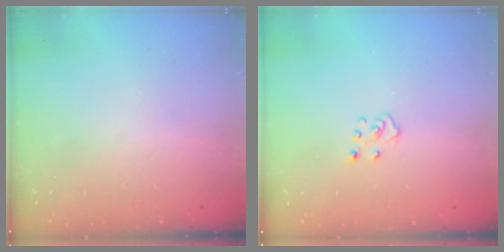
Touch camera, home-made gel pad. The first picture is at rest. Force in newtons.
{"total": 4.2, "press": 4.1, "slide": 0.3}